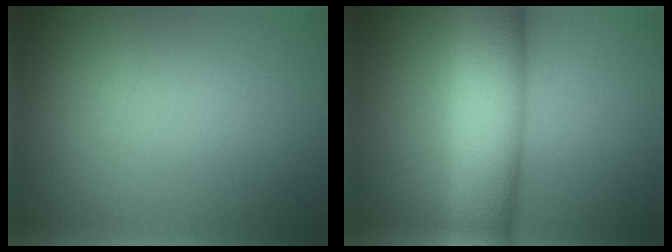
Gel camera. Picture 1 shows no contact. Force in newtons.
{"total": 8.7, "press": 8.7, "slide": 0.6}